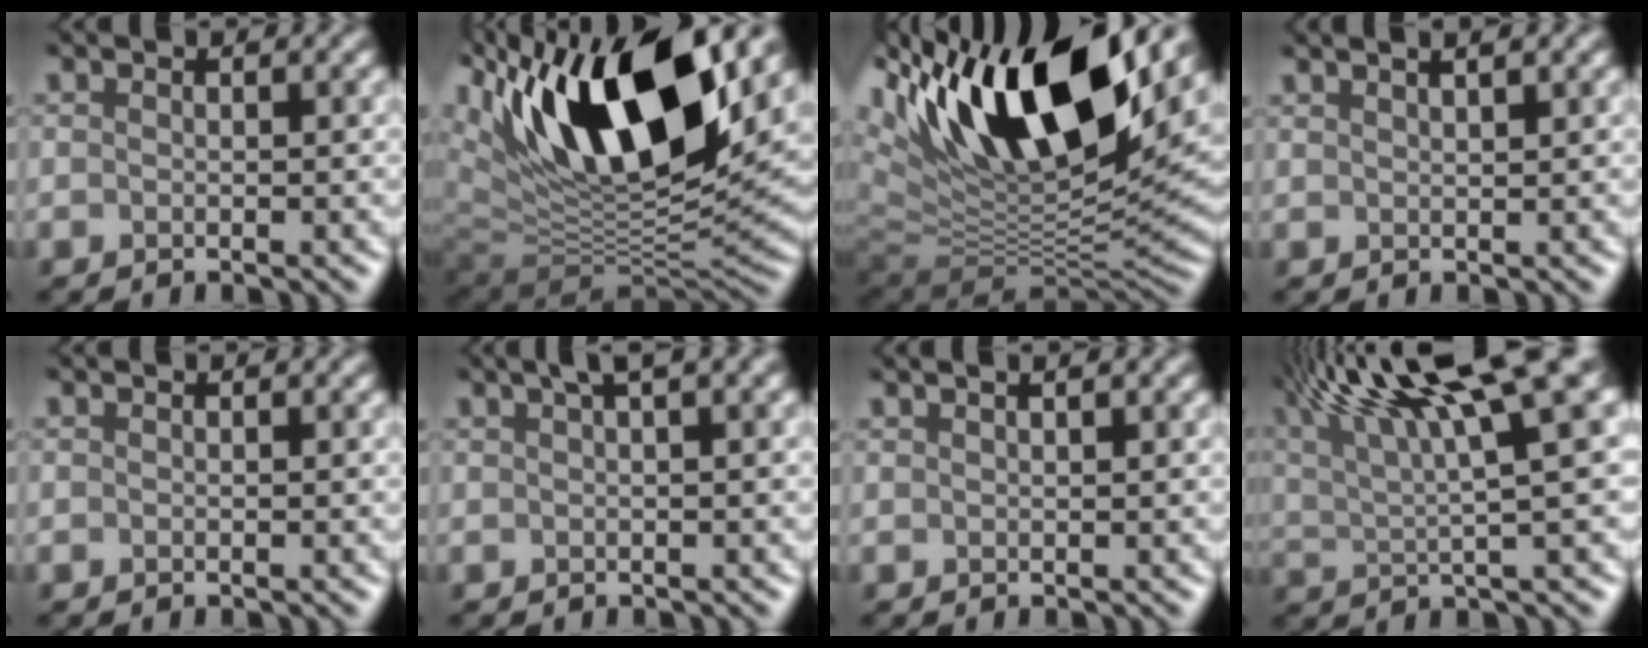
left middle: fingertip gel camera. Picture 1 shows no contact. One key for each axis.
{"total": 14.1, "fx": 7.1, "fy": 5.6, "fz": 10.8, "tx": -0.201, "ty": 0.003, "tz": 0.139}
{"total": 14.2, "fx": 6.6, "fy": 5.5, "fz": 11.3, "tx": -0.224, "ty": 0.009, "tz": 0.129}
{"total": 2.9, "fx": 2.1, "fy": 0.9, "fz": 1.7, "tx": -0.011, "ty": 0.030, "tz": 0.013}
{"total": 0.0}
{"total": 1.6, "fx": 0.8, "fy": -0.4, "fz": 1.4, "tx": -0.030, "ty": 0.008, "tz": 0.024}
{"total": 1.9, "fx": 1.3, "fy": 0.6, "fz": 1.2, "tx": -0.007, "ty": 0.019, "tz": 0.004}
{"total": 12.2, "fx": 6.9, "fy": 2.0, "fz": 9.9, "tx": -0.177, "ty": 0.017, "tz": 0.134}